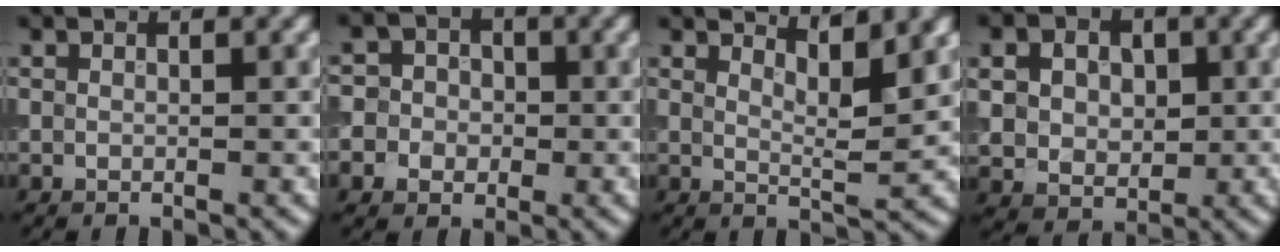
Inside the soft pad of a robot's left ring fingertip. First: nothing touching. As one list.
[{"total": 7.1, "force": [-1.6, 6.7, 1.8], "torque": [-0.025, 0.010, -0.060]}, {"total": 3.9, "force": [3.0, 0.6, 2.4], "torque": [-0.032, -0.002, 0.045]}, {"total": 7.4, "force": [1.6, 5.9, 4.2], "torque": [-0.087, 0.020, 0.018]}]